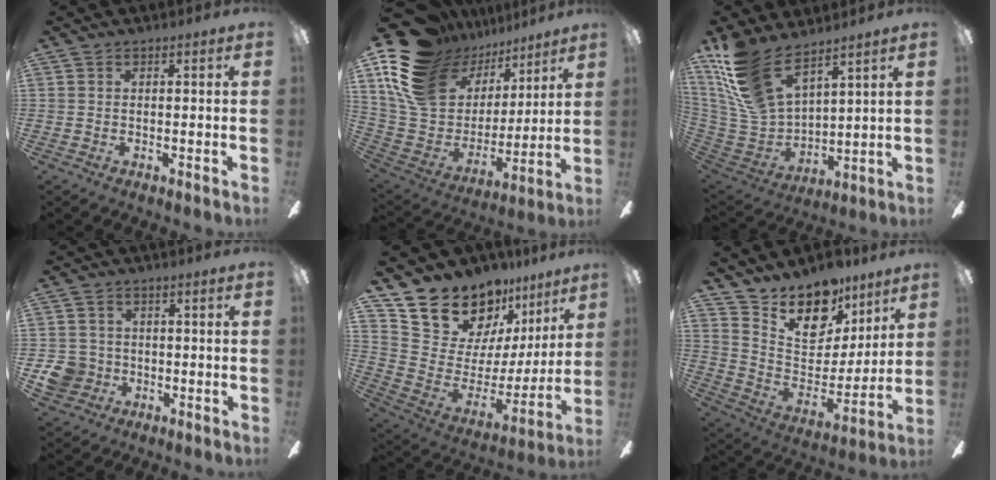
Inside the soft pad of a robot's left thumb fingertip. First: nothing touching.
{"total": 21.1, "force": [12.0, 13.8, 10.6], "torque": [-0.223, -0.061, 0.233]}
{"total": 16.9, "force": [12.3, 7.1, 9.2], "torque": [-0.242, -0.068, 0.229]}
{"total": 7.0, "force": [-1.2, 6.6, 2.1], "torque": [-0.048, 0.011, -0.018]}
{"total": 16.5, "force": [14.5, 7.1, 3.5], "torque": [-0.079, -0.136, 0.271]}
{"total": 15.0, "force": [11.0, 8.7, 5.2], "torque": [-0.091, -0.083, 0.204]}